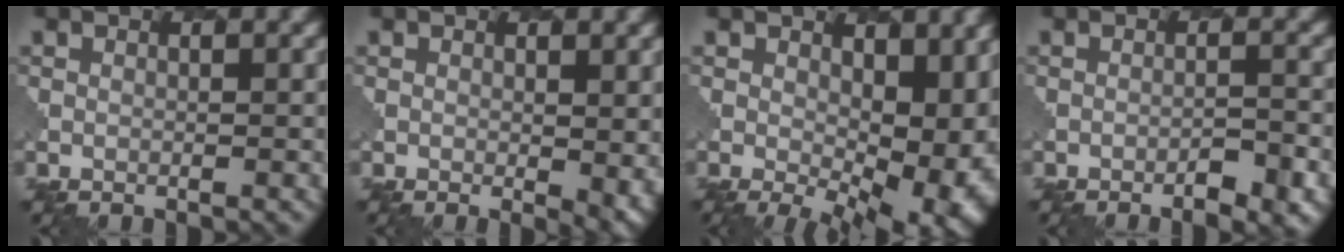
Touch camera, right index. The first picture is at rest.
{"total": 3.9, "force": [-0.2, 1.5, 3.5], "torque": [-0.040, -0.013, 0.003]}
{"total": 11.9, "force": [0.2, 6.9, 9.7], "torque": [-0.121, -0.032, 0.029]}
{"total": 2.9, "force": [-1.8, 0.6, 2.2], "torque": [-0.038, 0.009, -0.030]}